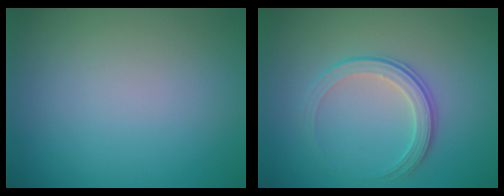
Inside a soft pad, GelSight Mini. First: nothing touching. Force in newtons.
{"total": 2.5, "press": 1.9, "slide": 1.7}